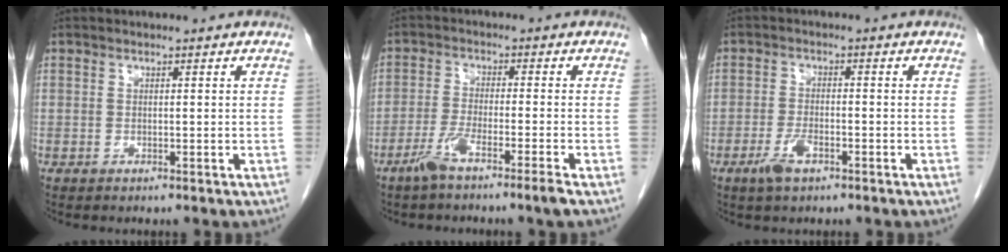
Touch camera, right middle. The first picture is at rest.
{"total": 5.4, "force": [-3.7, -0.6, 3.9], "torque": [-0.074, -0.008, -0.077]}
{"total": 3.7, "force": [-2.1, 1.2, 2.8], "torque": [-0.062, -0.001, -0.039]}